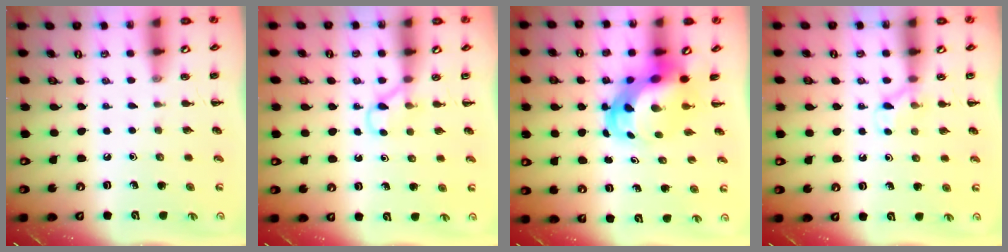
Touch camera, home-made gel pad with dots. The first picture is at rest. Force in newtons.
{"total": 3.2, "press": 3.0, "slide": 1.0}
{"total": 4.8, "press": 4.5, "slide": 1.5}
{"total": 4.9, "press": 4.6, "slide": 1.8}